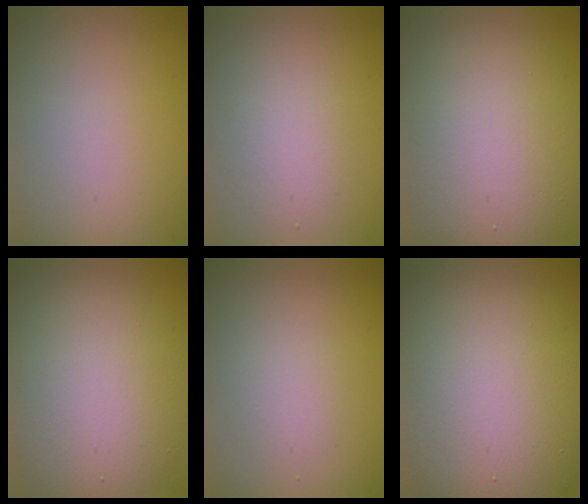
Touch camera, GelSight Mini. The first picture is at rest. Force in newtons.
{"total": 2.2, "press": 2.2, "slide": 0.1}
{"total": 9.2, "press": 9.2, "slide": 0.7}
{"total": 7.3, "press": 7.3, "slide": 0.4}
{"total": 1.3, "press": 1.3, "slide": 0.1}
{"total": 11.3, "press": 11.3, "slide": 0.7}